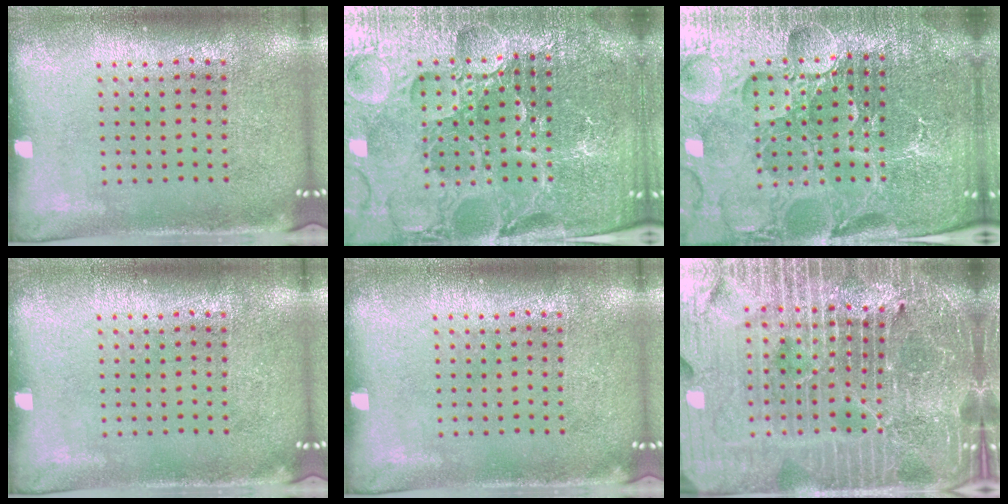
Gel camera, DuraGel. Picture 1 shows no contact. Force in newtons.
{"total": 6.0, "press": 5.4, "slide": 2.6}
{"total": 6.3, "press": 5.6, "slide": 2.9}
{"total": 0.0}
{"total": 0.0}
{"total": 7.0, "press": 6.2, "slide": 3.4}